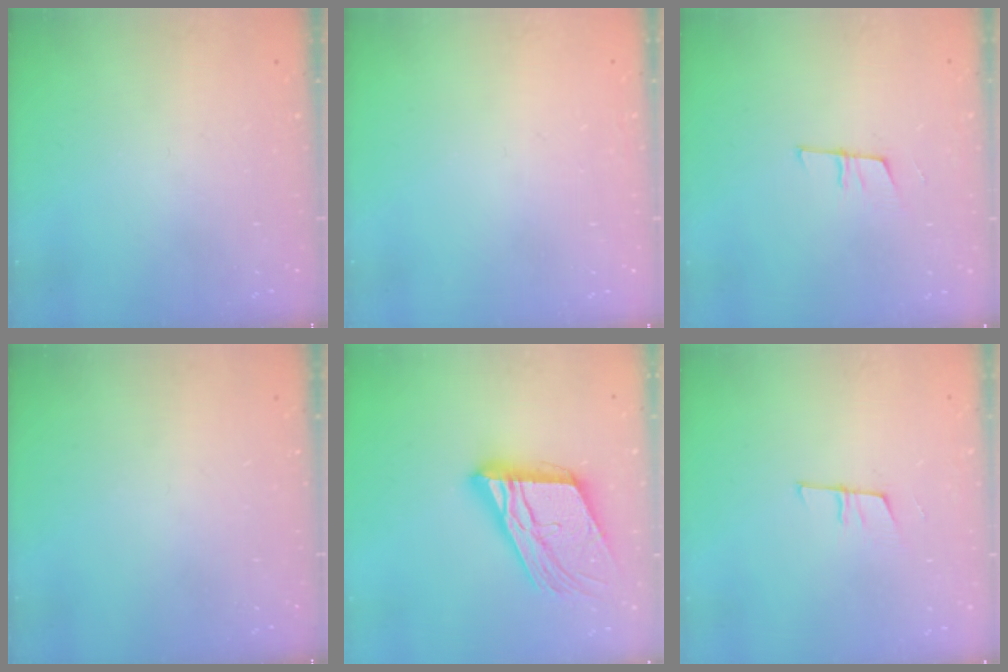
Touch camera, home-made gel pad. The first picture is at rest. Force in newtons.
{"total": 1.6, "press": 1.6, "slide": 0.1}
{"total": 6.0, "press": 5.4, "slide": 2.5}
{"total": 0.0}
{"total": 21.2, "press": 21.0, "slide": 2.9}
{"total": 6.0, "press": 5.4, "slide": 2.5}